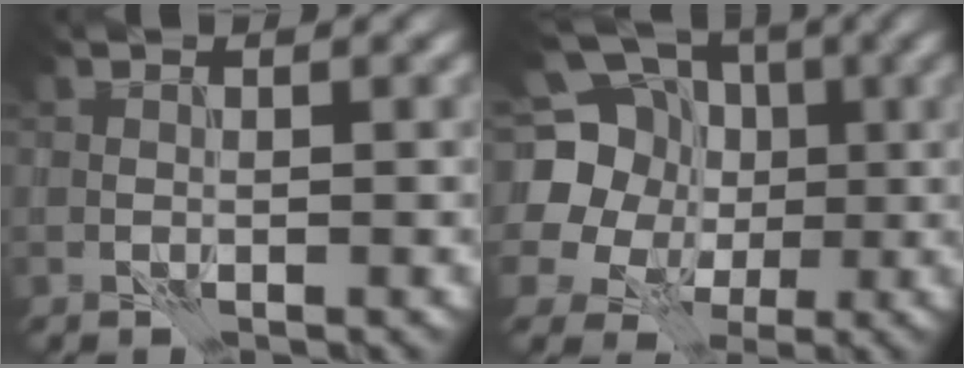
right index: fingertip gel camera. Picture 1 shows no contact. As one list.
[{"total": 15.3, "force": [3.0, 13.6, 6.4], "torque": [-0.169, 0.034, 0.023]}]